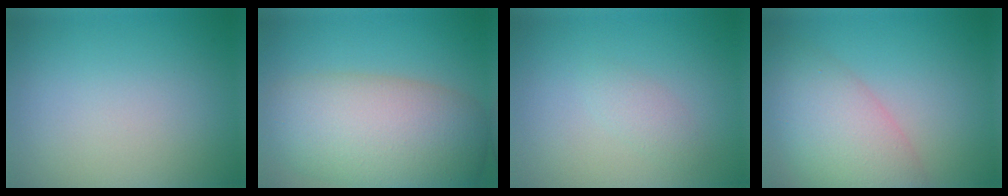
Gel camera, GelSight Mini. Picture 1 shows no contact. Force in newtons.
{"total": 10.3, "press": 10.3, "slide": 0.3}
{"total": 1.3, "press": 1.3, "slide": 0.0}
{"total": 7.6, "press": 7.6, "slide": 0.4}